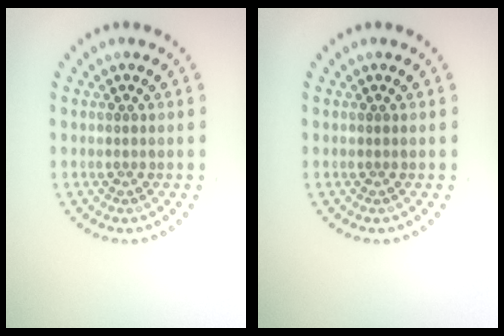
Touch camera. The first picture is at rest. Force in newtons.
{"total": 0.0}